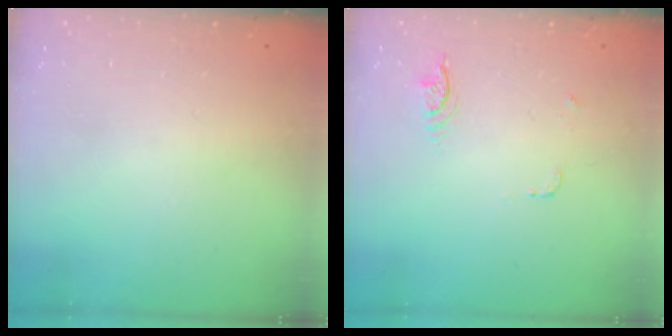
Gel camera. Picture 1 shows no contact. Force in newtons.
{"total": 4.4, "press": 4.1, "slide": 1.6}